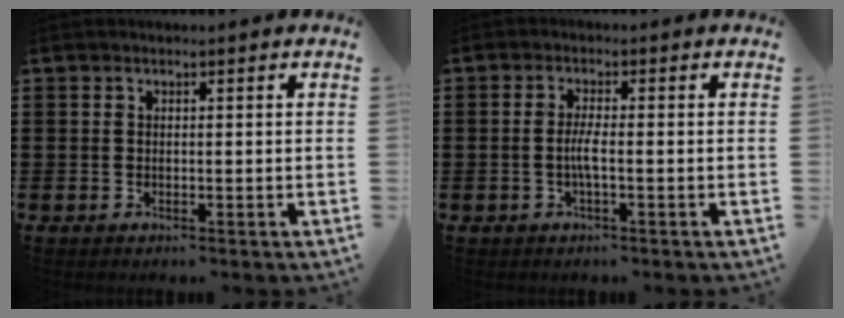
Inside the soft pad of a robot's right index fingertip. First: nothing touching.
{"total": 2.8, "force": [-0.7, 0.2, 2.7], "torque": [-0.062, -0.007, -0.019]}